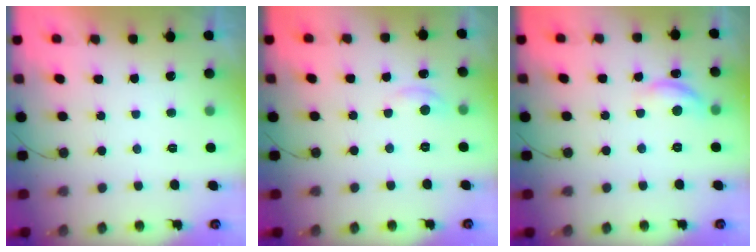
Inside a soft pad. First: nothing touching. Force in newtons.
{"total": 3.0, "press": 3.0, "slide": 0.3}
{"total": 9.5, "press": 9.5, "slide": 0.7}